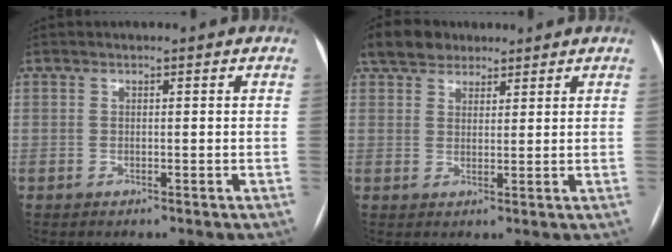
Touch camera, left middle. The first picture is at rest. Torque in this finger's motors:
{"motor_torque": [0.35, -0.38, 0.00, 0.00]}